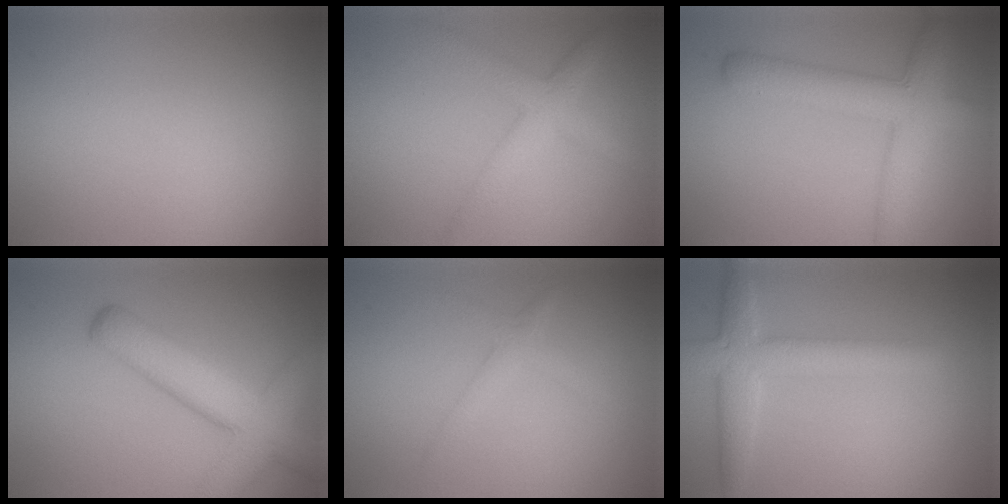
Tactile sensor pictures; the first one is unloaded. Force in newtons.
{"total": 3.7, "press": 3.7, "slide": 0.1}
{"total": 6.1, "press": 6.1, "slide": 0.2}
{"total": 7.2, "press": 7.2, "slide": 0.3}
{"total": 1.7, "press": 1.7, "slide": 0.1}
{"total": 4.5, "press": 4.5, "slide": 0.1}